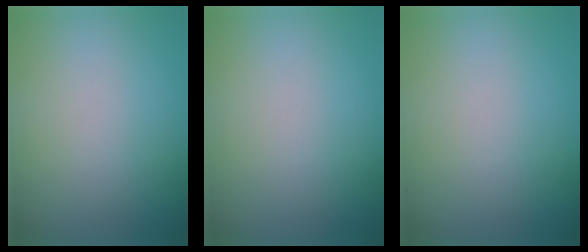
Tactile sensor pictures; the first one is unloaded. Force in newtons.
{"total": 0.0}
{"total": 0.0}